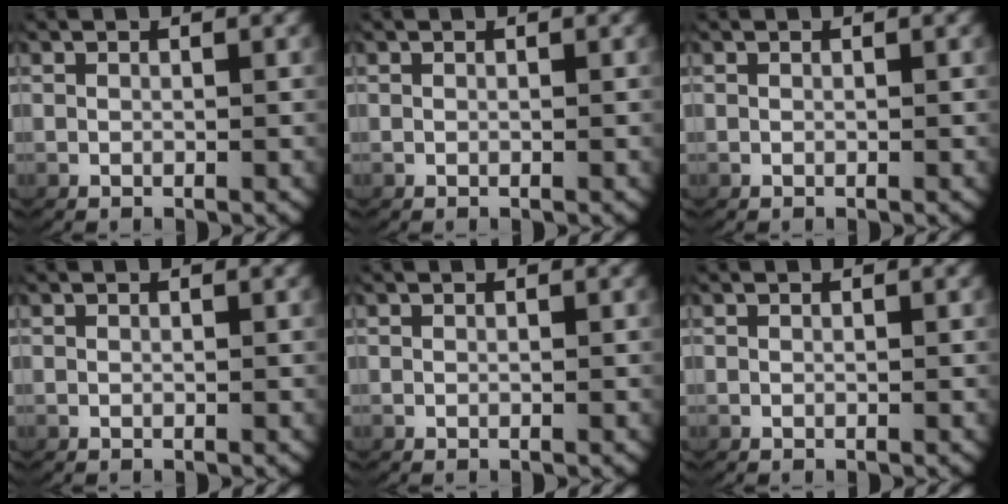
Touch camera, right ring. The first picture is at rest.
{"total": 0.0}
{"total": 0.0}
{"total": 0.0}
{"total": 0.0}
{"total": 0.0}